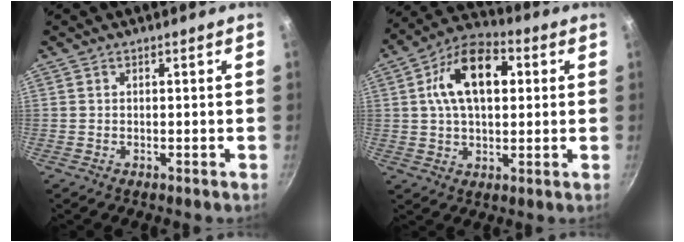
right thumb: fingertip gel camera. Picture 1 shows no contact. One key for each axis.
{"total": 14.8, "fx": 3.3, "fy": 8.6, "fz": 11.6, "tx": -0.188, "ty": 0.018, "tz": 0.048}